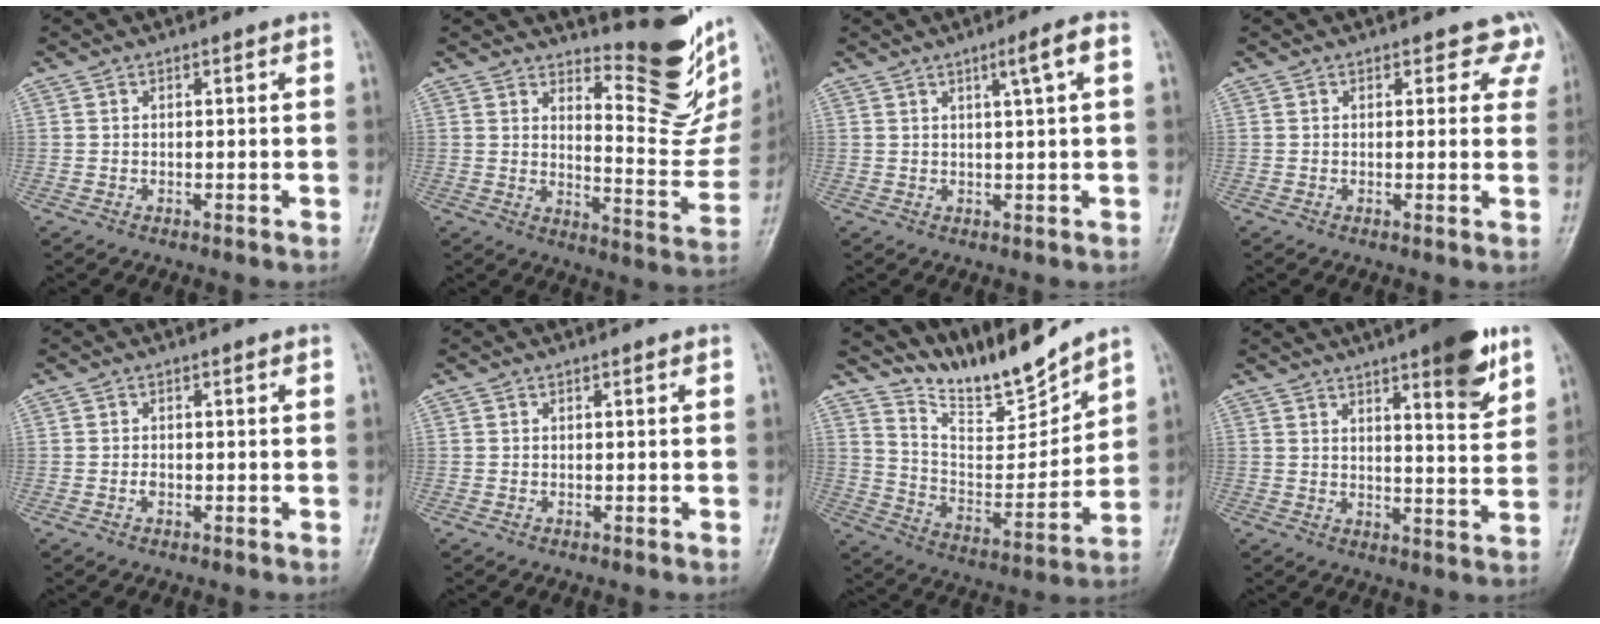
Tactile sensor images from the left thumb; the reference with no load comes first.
{"total": 16.1, "force": [11.8, 5.0, 9.7], "torque": [-0.086, -0.116, 0.162]}
{"total": 4.0, "force": [1.6, -0.1, 3.7], "torque": [-0.063, 0.002, 0.027]}
{"total": 4.1, "force": [3.1, 2.5, 1.0], "torque": [0.029, -0.013, 0.020]}
{"total": 1.0, "force": [-0.2, 0.7, 0.7], "torque": [-0.006, 0.002, -0.005]}
{"total": 0.0}
{"total": 14.1, "force": [13.1, 1.9, 4.7], "torque": [-0.049, -0.091, 0.246]}
{"total": 12.3, "force": [7.2, 2.9, 9.5], "torque": [-0.109, -0.038, 0.096]}